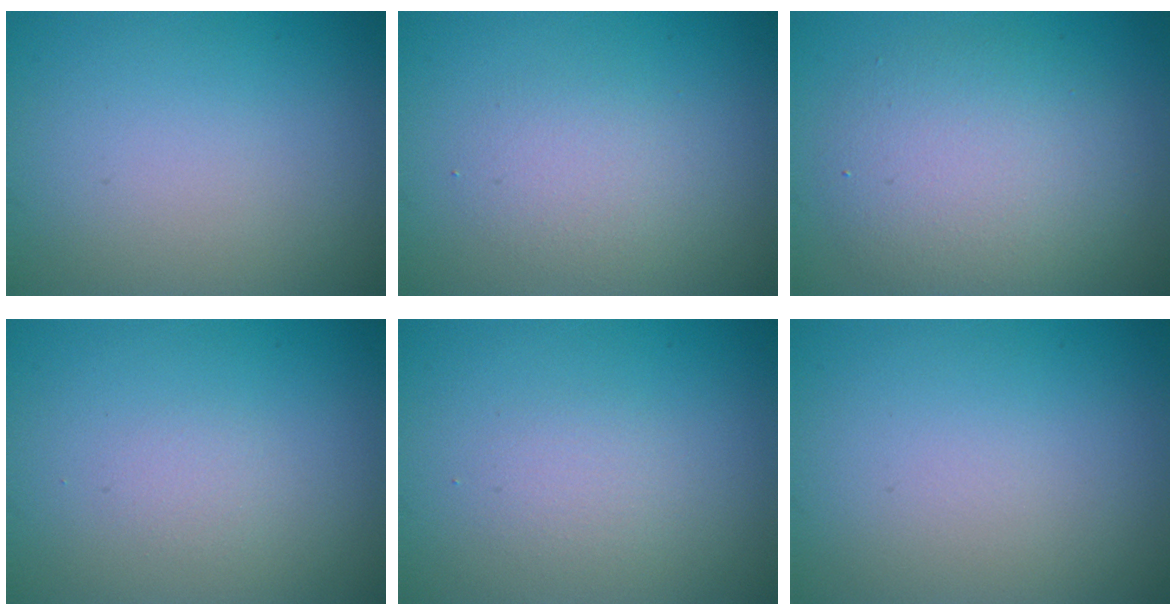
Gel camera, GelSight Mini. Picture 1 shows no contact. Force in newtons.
{"total": 2.2, "press": 2.2, "slide": 0.1}
{"total": 5.5, "press": 5.5, "slide": 0.2}
{"total": 0.7, "press": 0.7, "slide": 0.1}
{"total": 1.3, "press": 1.3, "slide": 0.1}
{"total": 0.0}